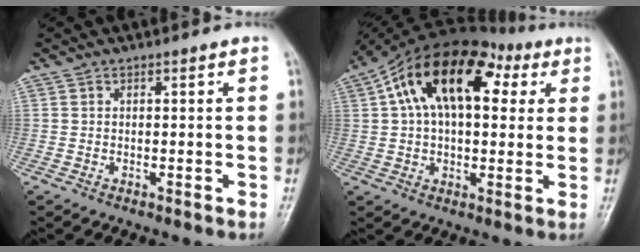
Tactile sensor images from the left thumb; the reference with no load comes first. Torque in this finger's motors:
{"motor_torque": [-0.04, 1.42, 2.37, -0.38, 0.32]}